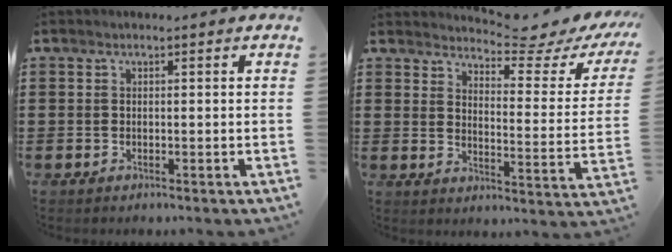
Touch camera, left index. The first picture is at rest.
{"total": 5.2, "force": [4.6, 0.0, 2.3], "torque": [-0.047, -0.043, 0.069]}